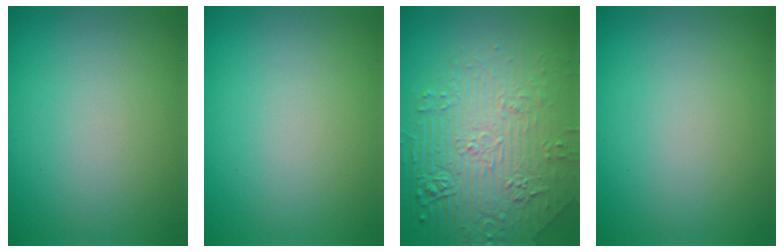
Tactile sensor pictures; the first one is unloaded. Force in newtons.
{"total": 0.0}
{"total": 8.6, "press": 5.9, "slide": 6.2}
{"total": 0.0}